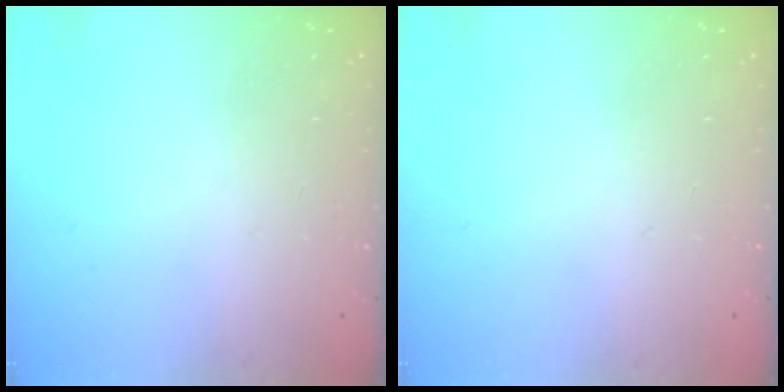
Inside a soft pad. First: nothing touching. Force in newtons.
{"total": 0.0}